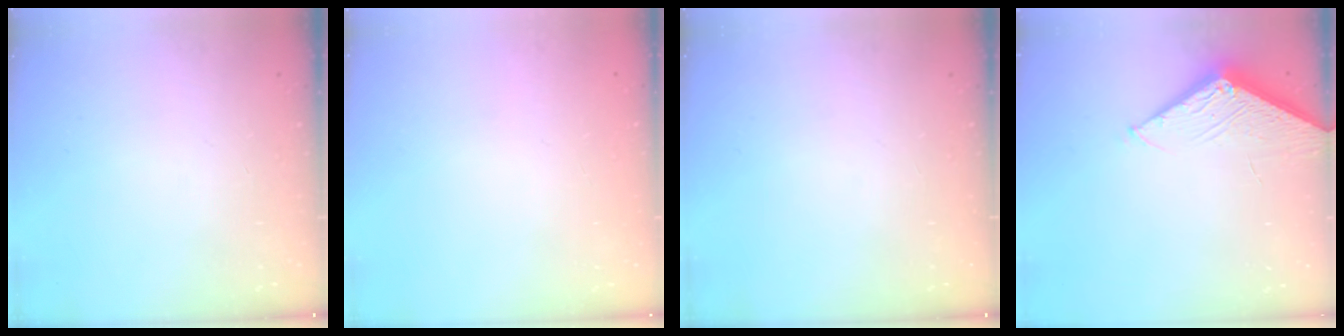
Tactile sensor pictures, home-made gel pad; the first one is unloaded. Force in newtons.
{"total": 0.7, "press": 0.3, "slide": 0.7}
{"total": 0.0}
{"total": 6.1, "press": 6.1, "slide": 0.5}